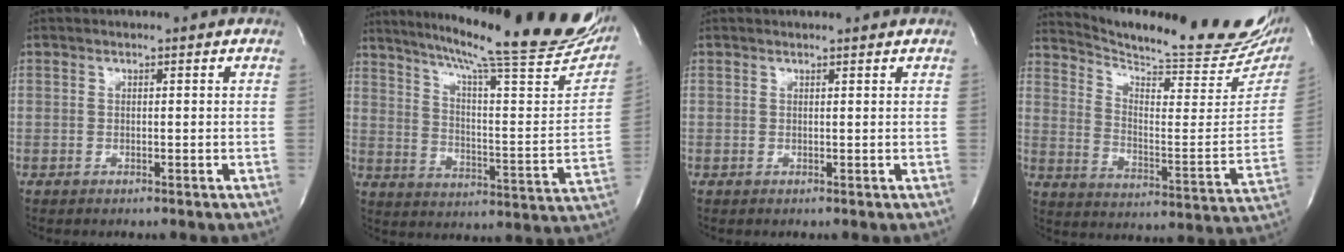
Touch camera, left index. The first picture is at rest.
{"total": 28.6, "force": [24.0, 2.6, 15.3], "torque": [-0.239, -0.064, 0.312]}
{"total": 1.3, "force": [1.3, 0.0, 0.1], "torque": [-0.007, 0.000, 0.012]}
{"total": 23.7, "force": [21.4, 2.3, 10.0], "torque": [-0.159, -0.092, 0.281]}